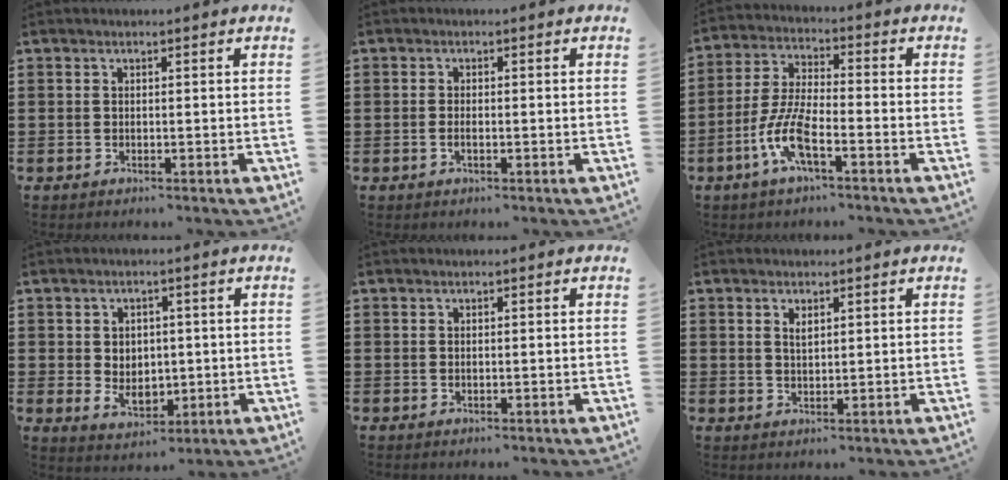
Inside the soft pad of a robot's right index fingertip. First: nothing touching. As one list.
[{"total": 1.0, "force": [-0.5, 0.2, 0.8], "torque": [-0.018, -0.004, -0.007]}, {"total": 8.2, "force": [-4.2, 2.0, 6.7], "torque": [-0.164, -0.011, -0.085]}, {"total": 4.2, "force": [-0.1, 3.4, 2.5], "torque": [-0.040, 0.004, -0.006]}, {"total": 0.0}, {"total": 1.4, "force": [0.6, 0.6, 1.1], "torque": [-0.023, 0.003, 0.010]}]